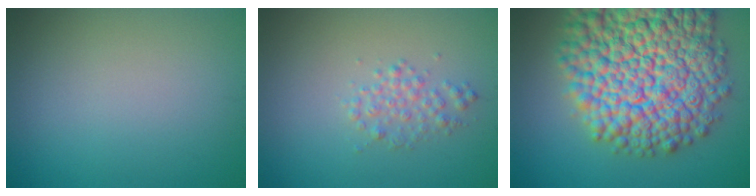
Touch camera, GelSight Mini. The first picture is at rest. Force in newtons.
{"total": 1.9, "press": 1.9, "slide": 0.0}
{"total": 17.5, "press": 17.5, "slide": 0.7}